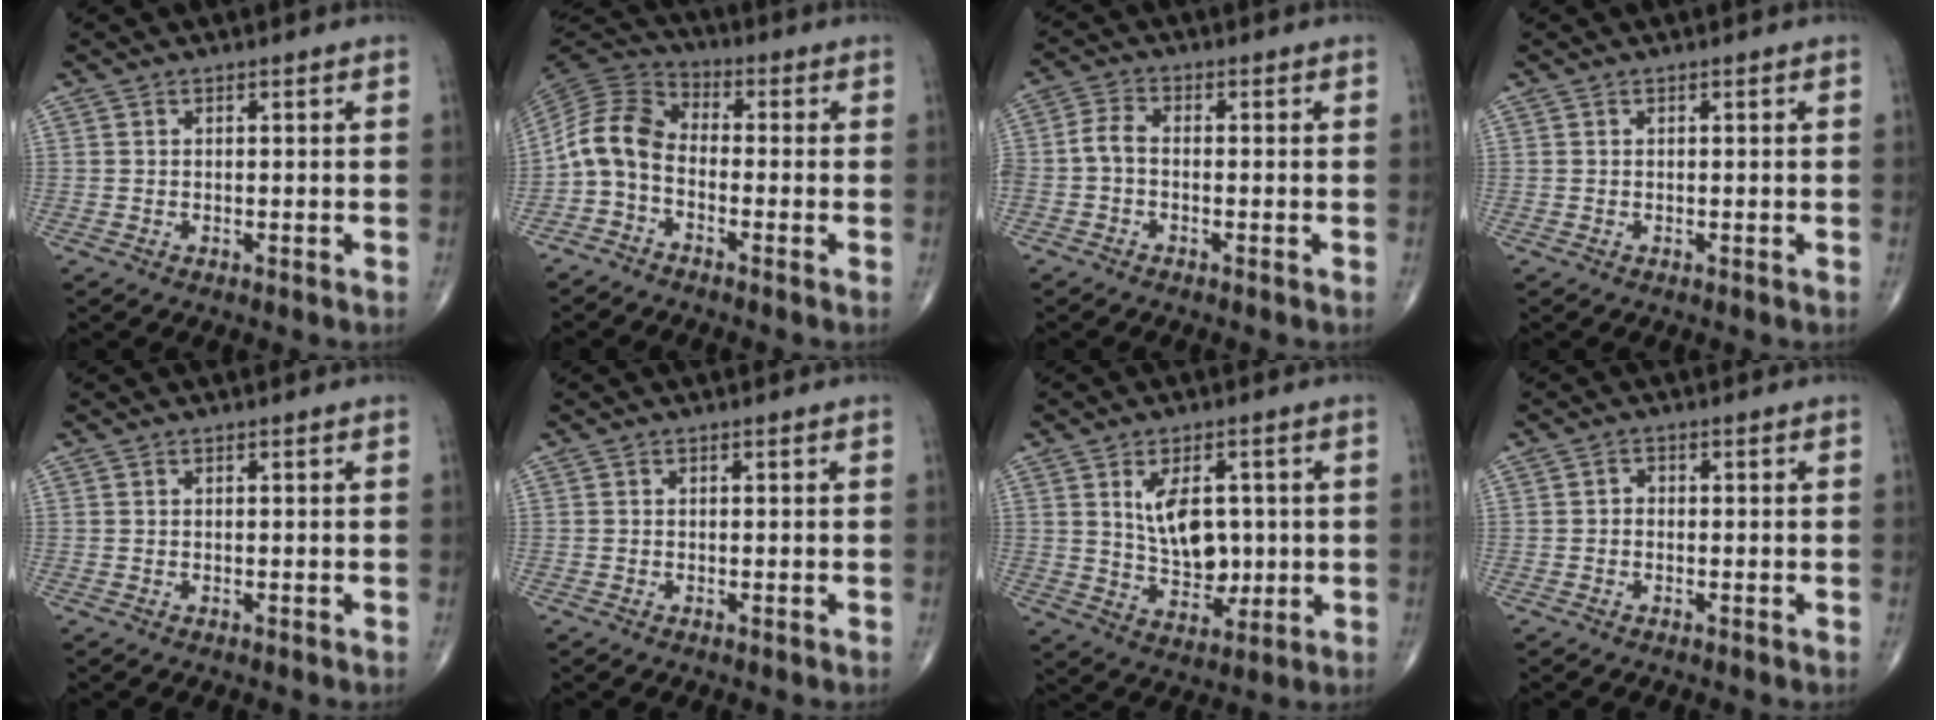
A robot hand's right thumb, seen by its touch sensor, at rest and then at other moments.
{"total": 8.3, "force": [-2.6, 5.3, 5.8], "torque": [-0.109, 0.045, -0.071]}
{"total": 3.8, "force": [-1.1, 2.0, 3.0], "torque": [-0.068, 0.015, -0.033]}
{"total": 0.0}
{"total": 0.0}
{"total": 0.0}
{"total": 10.1, "force": [1.7, 6.3, 7.7], "torque": [-0.101, -0.012, 0.045]}
{"total": 1.0, "force": [-0.4, 0.8, 0.4], "torque": [0.003, 0.003, -0.012]}